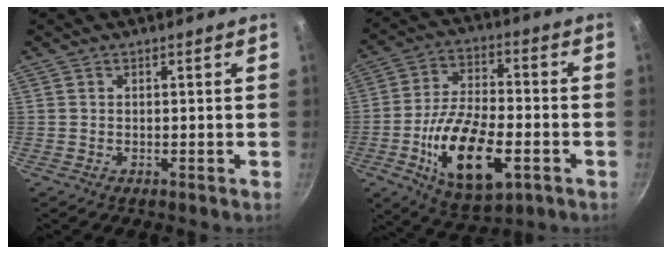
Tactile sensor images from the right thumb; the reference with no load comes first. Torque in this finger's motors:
{"motor_torque": [-0.21, 1.15, 0.86, -0.90, 0.20]}